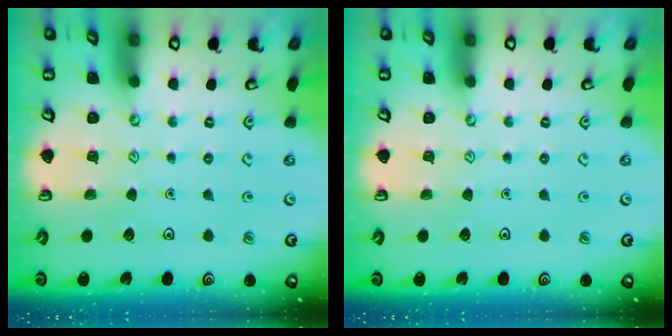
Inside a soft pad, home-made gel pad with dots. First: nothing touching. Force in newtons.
{"total": 0.0}